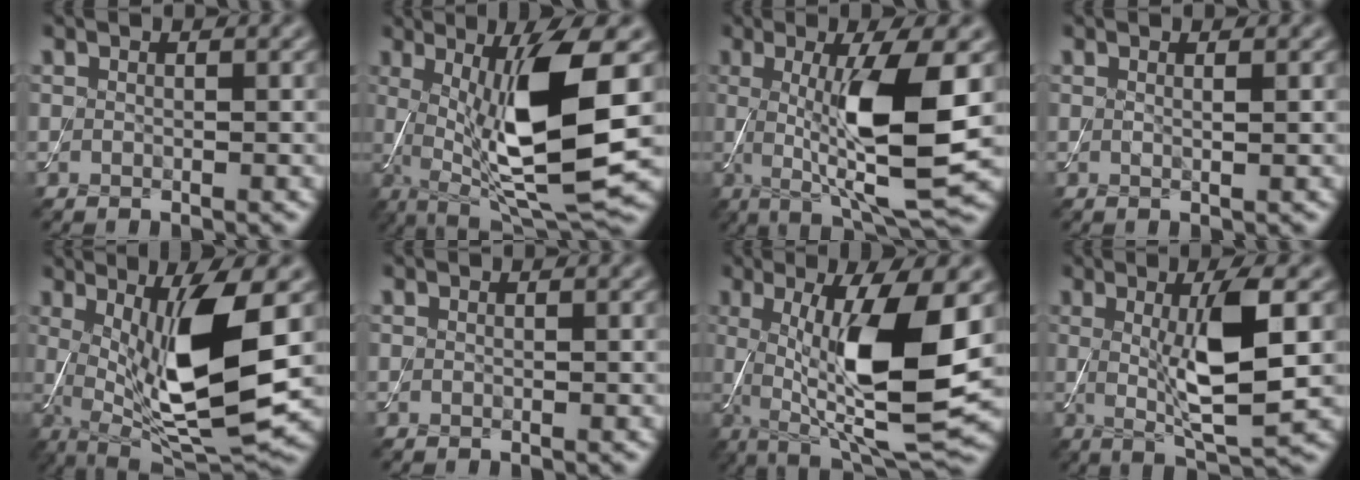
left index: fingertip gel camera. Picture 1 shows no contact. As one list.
[{"total": 12.6, "force": [0.7, 2.9, 12.2], "torque": [-0.202, -0.009, 0.019]}, {"total": 9.8, "force": [0.2, 1.9, 9.6], "torque": [-0.151, -0.013, 0.013]}, {"total": 0.7, "force": [0.2, 0.3, 0.7], "torque": [-0.004, -0.001, 0.000]}, {"total": 11.7, "force": [1.5, 2.9, 11.3], "torque": [-0.192, -0.016, 0.034]}, {"total": 0.0}, {"total": 12.2, "force": [0.3, 3.1, 11.8], "torque": [-0.195, -0.013, 0.013]}, {"total": 7.1, "force": [0.4, 1.4, 7.0], "torque": [-0.118, -0.010, 0.014]}]